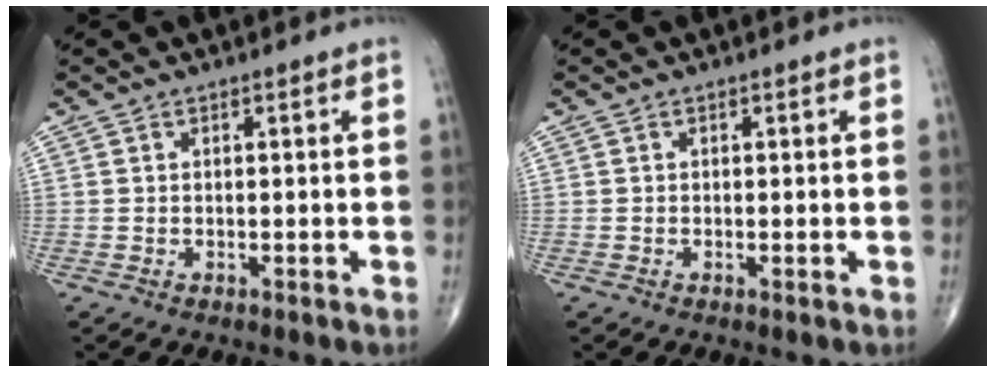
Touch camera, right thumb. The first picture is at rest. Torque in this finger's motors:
{"motor_torque": [0.11, -0.11, -0.07, -0.12, 0.01]}